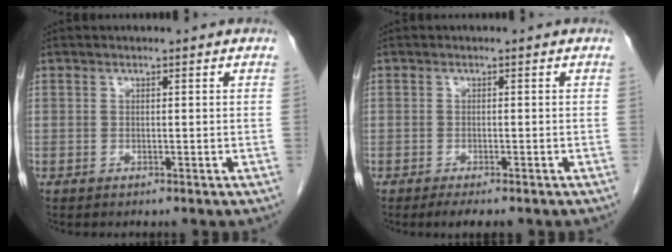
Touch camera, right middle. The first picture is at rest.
{"total": 3.0, "force": [-2.3, 0.7, 1.8], "torque": [-0.029, -0.010, -0.031]}